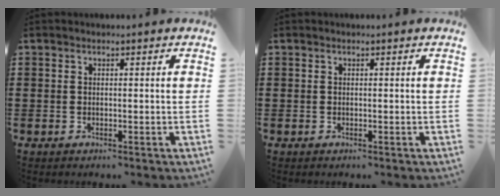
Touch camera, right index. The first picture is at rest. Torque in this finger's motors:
{"motor_torque": [-0.22, 1.14, 0.00, 0.00]}